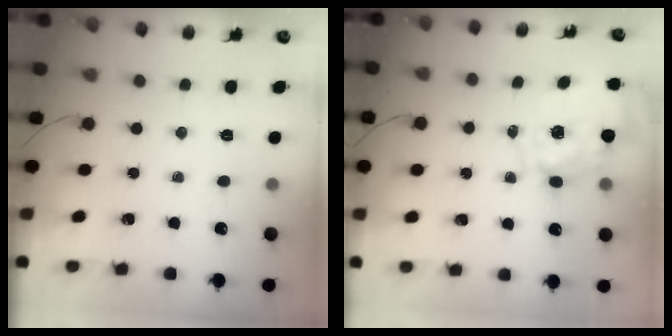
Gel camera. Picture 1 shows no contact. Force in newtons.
{"total": 1.1, "press": 1.0, "slide": 0.5}